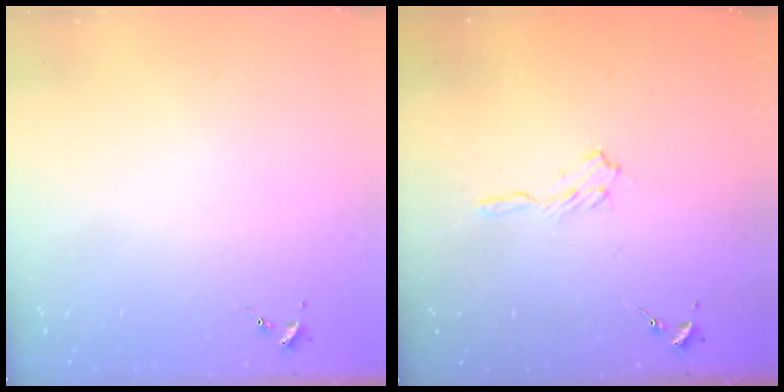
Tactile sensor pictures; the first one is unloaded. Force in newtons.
{"total": 5.8, "press": 5.7, "slide": 0.6}